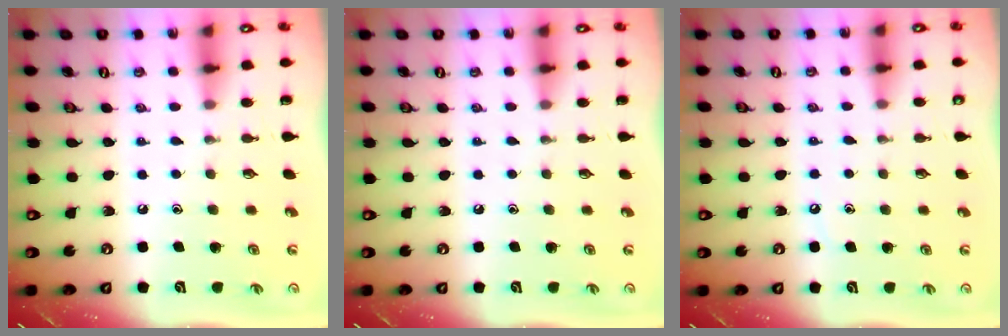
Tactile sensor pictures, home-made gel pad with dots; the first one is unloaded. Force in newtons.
{"total": 0.0}
{"total": 3.4, "press": 3.4, "slide": 0.4}